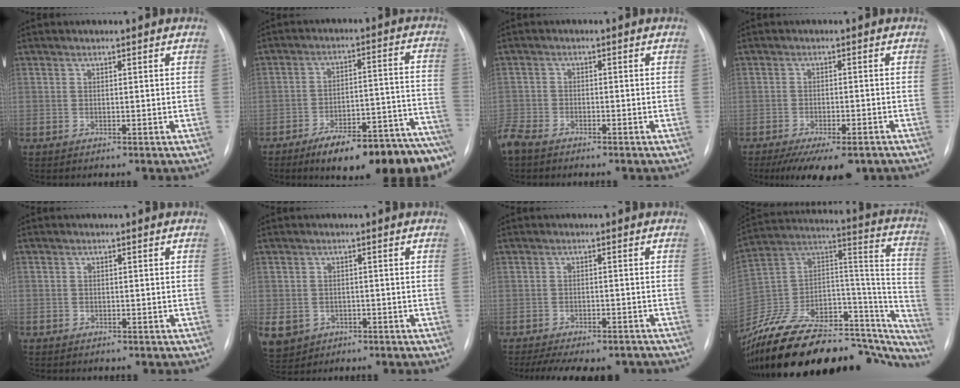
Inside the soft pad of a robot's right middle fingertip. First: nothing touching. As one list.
[{"total": 20.4, "force": [-16.2, 4.2, 11.6], "torque": [-0.077, 0.039, -0.228]}, {"total": 5.2, "force": [-4.4, 1.9, 2.1], "torque": [-0.047, -0.009, -0.083]}, {"total": 10.9, "force": [-8.1, 3.5, 6.5], "torque": [-0.089, -0.011, -0.114]}, {"total": 1.4, "force": [-0.8, 1.1, 0.1], "torque": [-0.010, 0.004, -0.012]}, {"total": 11.6, "force": [-4.8, 9.7, 4.0], "torque": [-0.130, 0.004, -0.061]}, {"total": 13.5, "force": [-11.2, 4.8, 5.6], "torque": [-0.112, 0.003, -0.144]}, {"total": 40.9, "force": [-32.6, 14.4, 20.0], "torque": [-0.295, -0.012, -0.470]}]